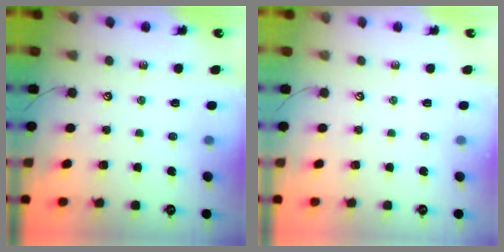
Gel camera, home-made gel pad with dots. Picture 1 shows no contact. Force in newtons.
{"total": 0.0}